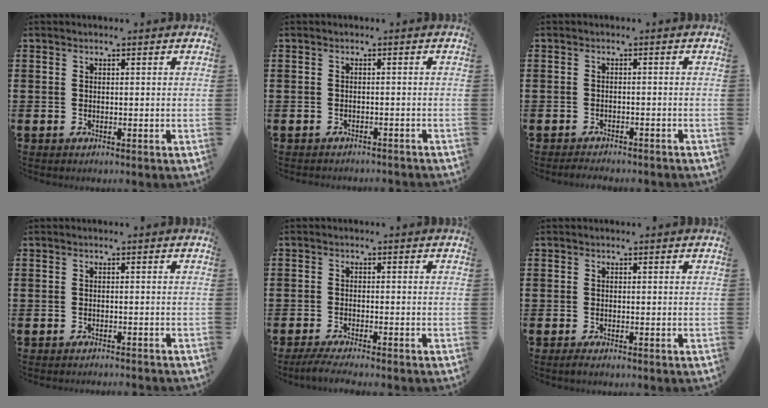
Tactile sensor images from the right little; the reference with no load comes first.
{"total": 0.9, "force": [-0.9, 0.0, 0.0], "torque": [-0.002, 0.001, -0.019]}
{"total": 1.3, "force": [-1.3, 0.1, 0.1], "torque": [-0.007, 0.002, -0.027]}
{"total": 0.7, "force": [-0.7, -0.2, 0.0], "torque": [0.001, 0.000, -0.014]}
{"total": 2.2, "force": [-1.7, 0.0, 1.4], "torque": [-0.021, 0.000, -0.030]}
{"total": 0.7, "force": [-0.3, 0.1, 0.6], "torque": [-0.011, -0.002, -0.006]}